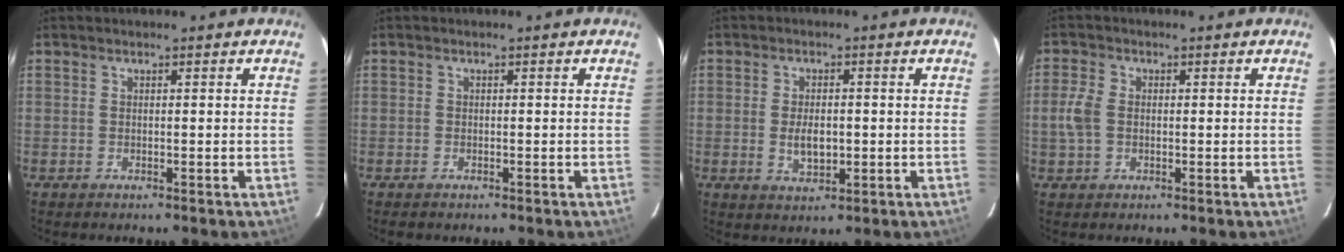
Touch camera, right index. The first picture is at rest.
{"total": 0.9, "force": [-0.7, 0.5, 0.0], "torque": [-0.002, 0.001, -0.012]}
{"total": 4.8, "force": [-0.6, 2.6, 3.9], "torque": [-0.073, -0.005, -0.006]}
{"total": 4.0, "force": [-0.4, 2.9, 2.7], "torque": [-0.067, 0.006, -0.008]}